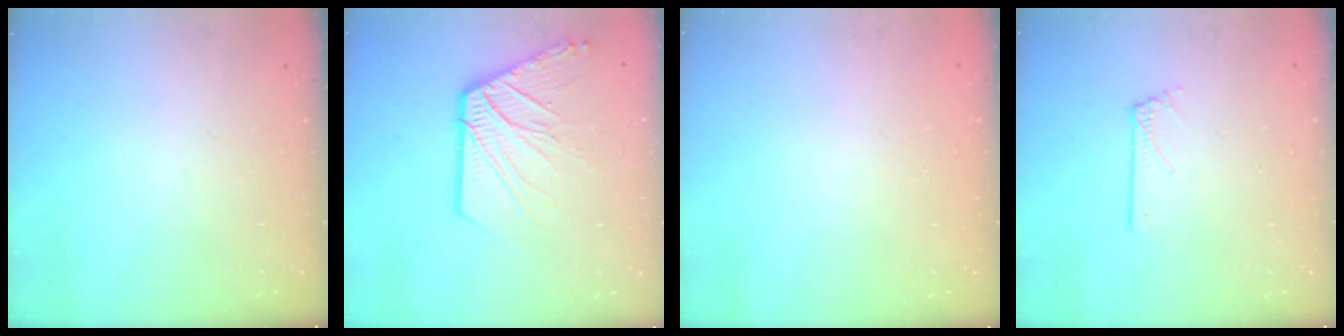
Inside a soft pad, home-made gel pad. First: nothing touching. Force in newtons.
{"total": 14.5, "press": 14.4, "slide": 1.4}
{"total": 0.0}
{"total": 0.5, "press": 0.5, "slide": 0.0}